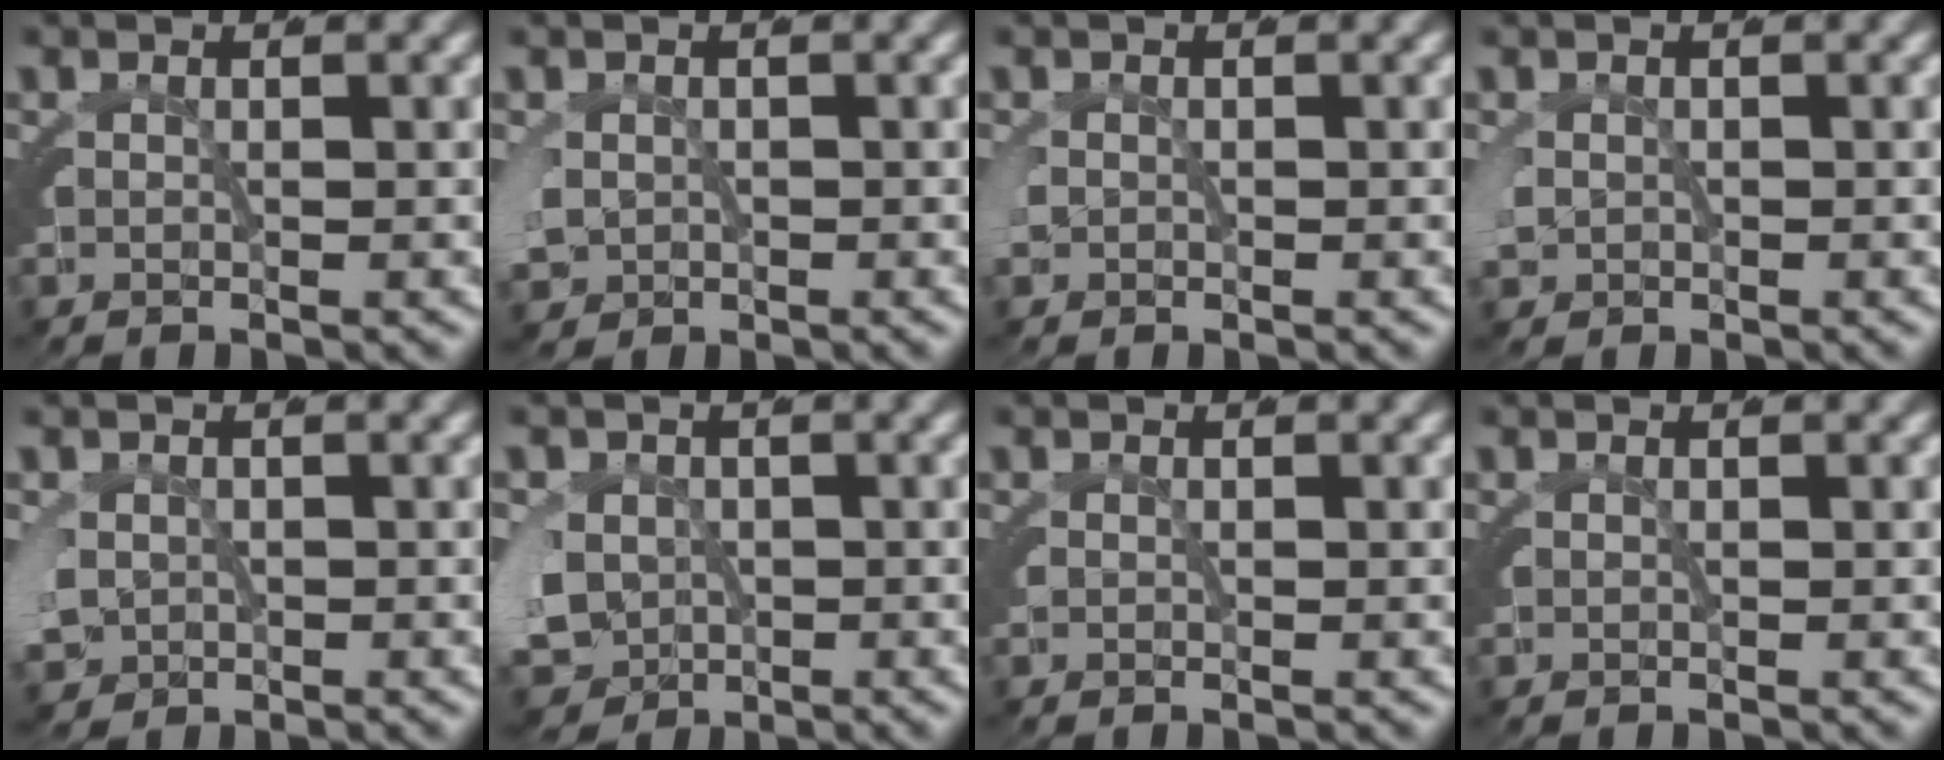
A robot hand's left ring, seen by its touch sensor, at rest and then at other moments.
{"total": 3.3, "force": [-0.6, 2.9, 1.4], "torque": [-0.058, -0.028, 0.003]}
{"total": 0.8, "force": [-0.2, 0.6, 0.4], "torque": [-0.026, -0.006, 0.000]}
{"total": 1.7, "force": [-0.2, 1.5, 0.8], "torque": [-0.037, -0.013, 0.005]}
{"total": 3.8, "force": [-0.6, 3.3, 1.6], "torque": [-0.065, -0.032, 0.003]}
{"total": 8.6, "force": [-2.7, 7.4, 3.4], "torque": [-0.095, -0.046, -0.029]}
{"total": 0.0}
{"total": 0.0}